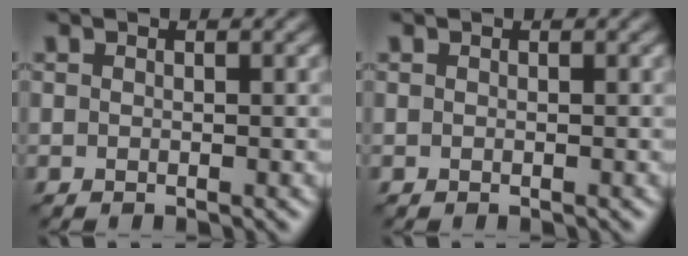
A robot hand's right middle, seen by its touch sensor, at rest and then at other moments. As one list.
[{"total": 0.0}]